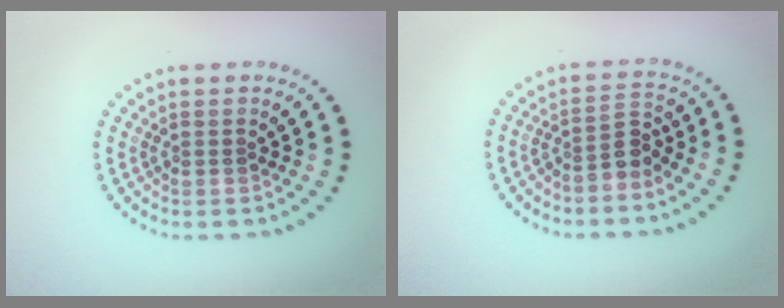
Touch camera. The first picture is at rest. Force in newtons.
{"total": 2.6, "press": 2.0, "slide": 1.7}